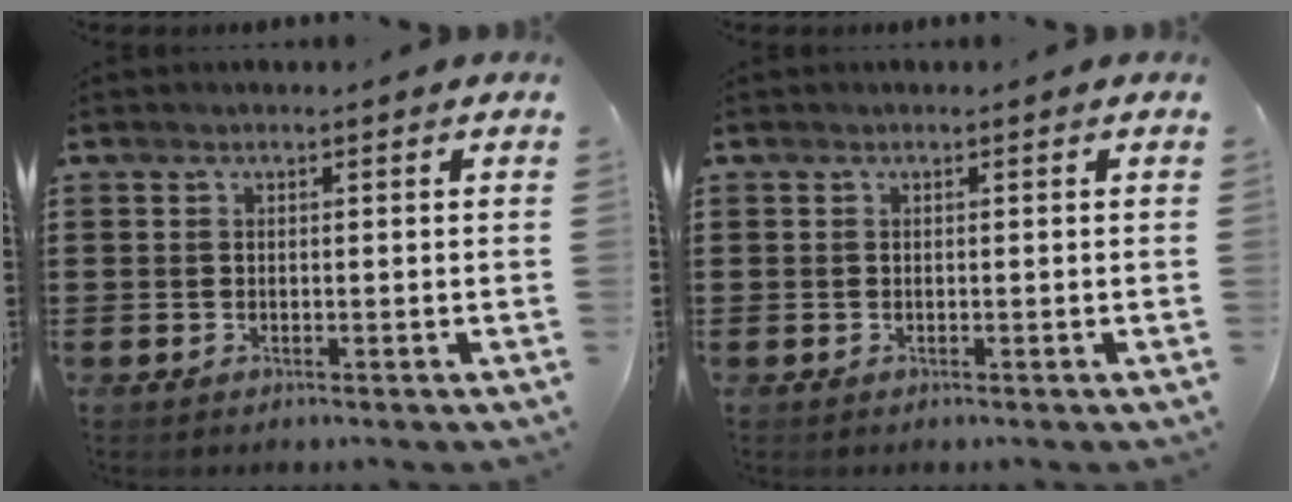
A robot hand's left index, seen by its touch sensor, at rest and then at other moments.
{"total": 0.0}